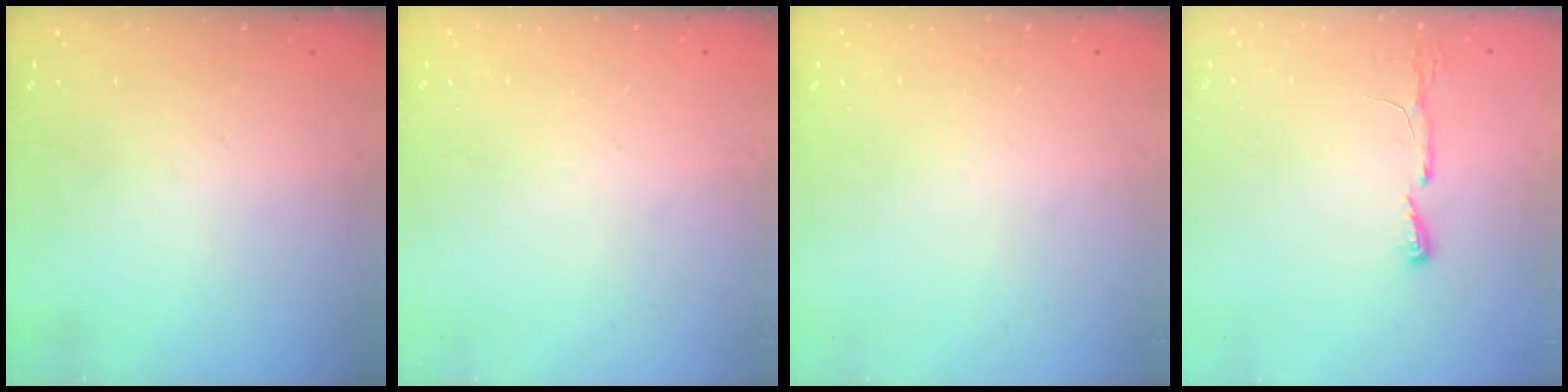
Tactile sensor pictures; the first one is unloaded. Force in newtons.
{"total": 0.0}
{"total": 0.0}
{"total": 5.2, "press": 5.1, "slide": 0.7}